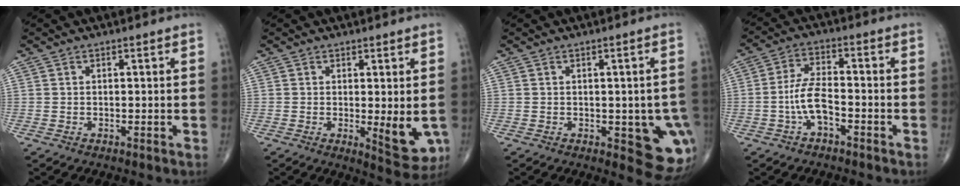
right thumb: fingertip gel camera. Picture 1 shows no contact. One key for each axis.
{"total": 6.6, "fx": -0.7, "fy": 2.4, "fz": 6.2, "tx": -0.072, "ty": -0.017, "tz": -0.002}
{"total": 10.2, "fx": -2.4, "fy": 4.4, "fz": 8.8, "tx": -0.059, "ty": -0.009, "tz": -0.022}
{"total": 6.5, "fx": -2.4, "fy": 3.0, "fz": 5.2, "tx": -0.101, "ty": 0.029, "tz": -0.048}